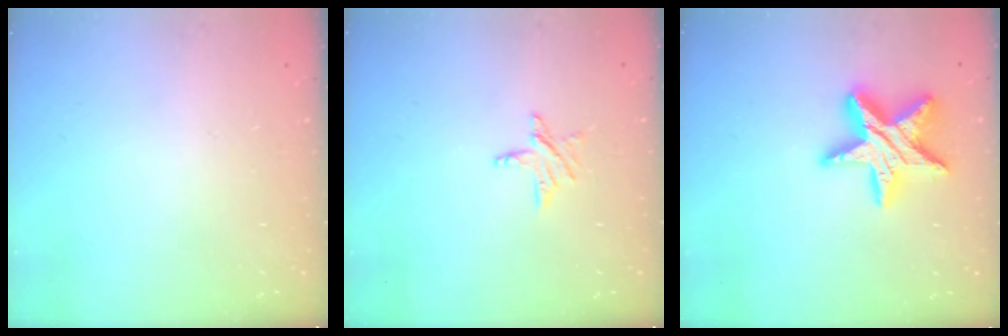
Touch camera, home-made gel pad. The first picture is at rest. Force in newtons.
{"total": 5.2, "press": 5.2, "slide": 0.5}
{"total": 17.4, "press": 17.4, "slide": 0.8}